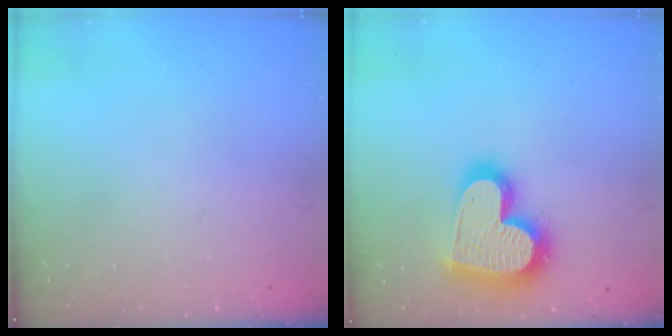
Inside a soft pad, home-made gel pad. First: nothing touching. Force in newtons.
{"total": 21.5, "press": 21.4, "slide": 1.5}